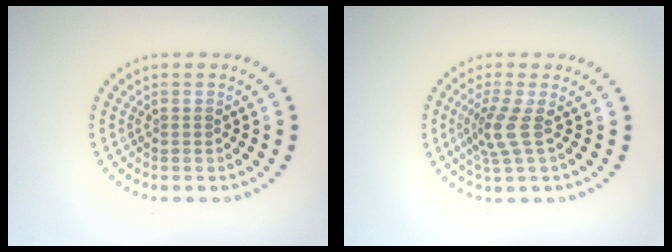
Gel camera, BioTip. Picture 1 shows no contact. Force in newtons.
{"total": 2.6, "press": 1.9, "slide": 1.7}